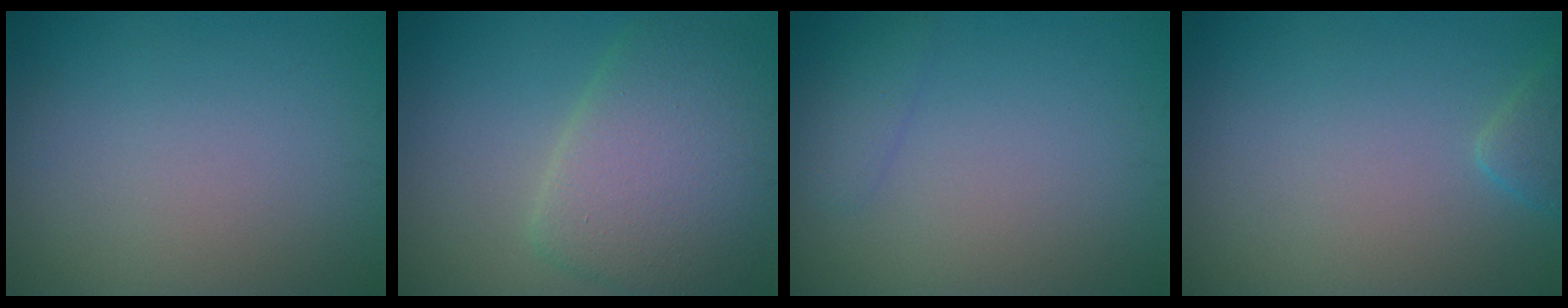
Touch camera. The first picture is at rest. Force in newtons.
{"total": 6.8, "press": 6.8, "slide": 0.6}
{"total": 1.3, "press": 1.3, "slide": 0.1}
{"total": 1.4, "press": 1.4, "slide": 0.2}